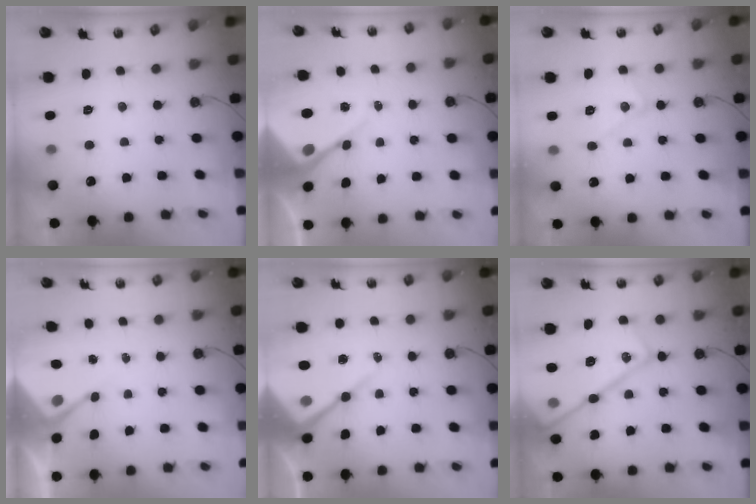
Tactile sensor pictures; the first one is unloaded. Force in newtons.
{"total": 8.5, "press": 8.5, "slide": 0.6}
{"total": 9.6, "press": 9.6, "slide": 0.6}
{"total": 5.5, "press": 5.4, "slide": 0.6}
{"total": 14.2, "press": 14.1, "slide": 1.3}
{"total": 23.2, "press": 23.1, "slide": 2.1}